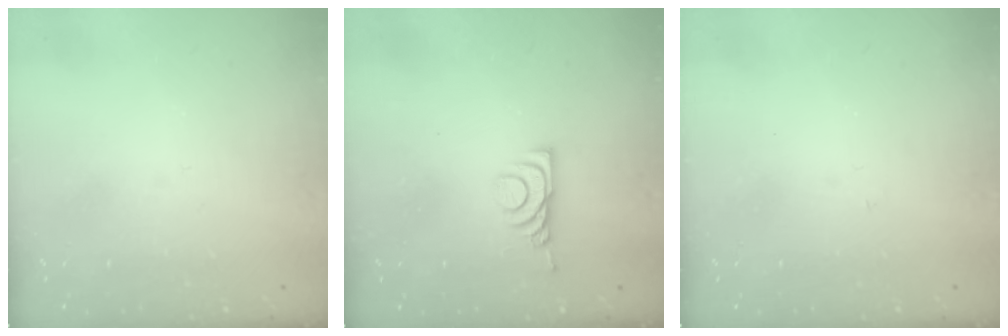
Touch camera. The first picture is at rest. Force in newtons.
{"total": 6.0, "press": 5.9, "slide": 0.8}
{"total": 2.7, "press": 2.7, "slide": 0.3}